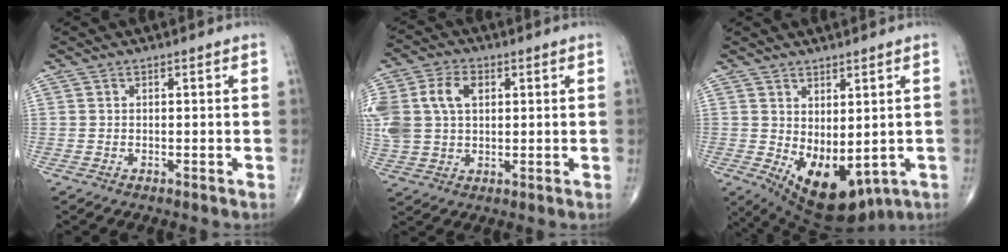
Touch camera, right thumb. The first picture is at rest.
{"total": 15.0, "force": [3.5, 10.7, 9.9], "torque": [-0.246, 0.021, 0.070]}
{"total": 12.5, "force": [-1.7, 6.6, 10.5], "torque": [-0.151, -0.016, 0.005]}